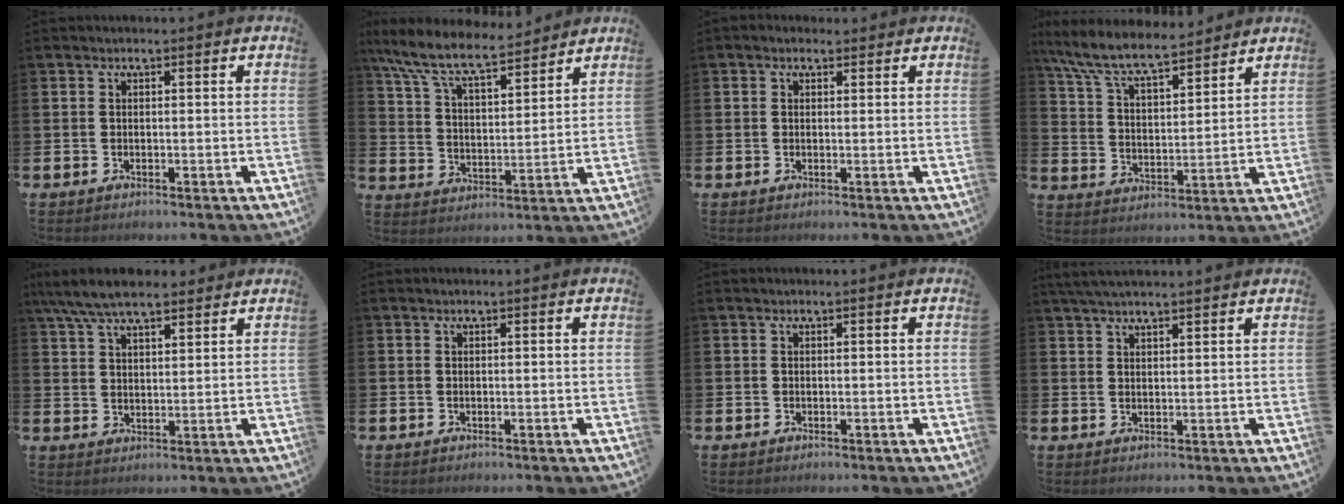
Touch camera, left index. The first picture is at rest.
{"total": 9.7, "force": [8.5, 2.2, 4.1], "torque": [-0.113, -0.048, 0.149]}
{"total": 1.0, "force": [0.7, 0.7, 0.3], "torque": [0.007, 0.004, 0.008]}
{"total": 8.6, "force": [7.8, 1.5, 3.3], "torque": [-0.094, -0.048, 0.138]}
{"total": 7.4, "force": [6.6, 1.8, 2.8], "torque": [-0.075, -0.017, 0.121]}
{"total": 0.0}
{"total": 0.0}
{"total": 3.6, "force": [3.3, 0.4, 1.3], "torque": [-0.027, -0.006, 0.060]}